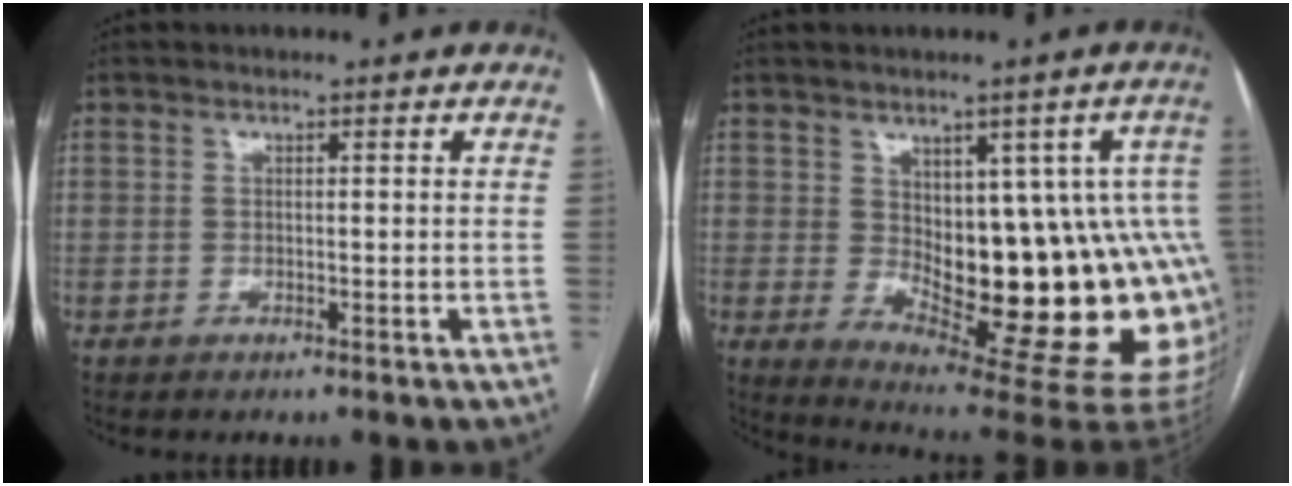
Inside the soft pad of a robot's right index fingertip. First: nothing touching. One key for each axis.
{"total": 19.8, "fx": -1.0, "fy": 7.2, "fz": 18.4, "tx": -0.156, "ty": 0.014, "tz": 0.012}